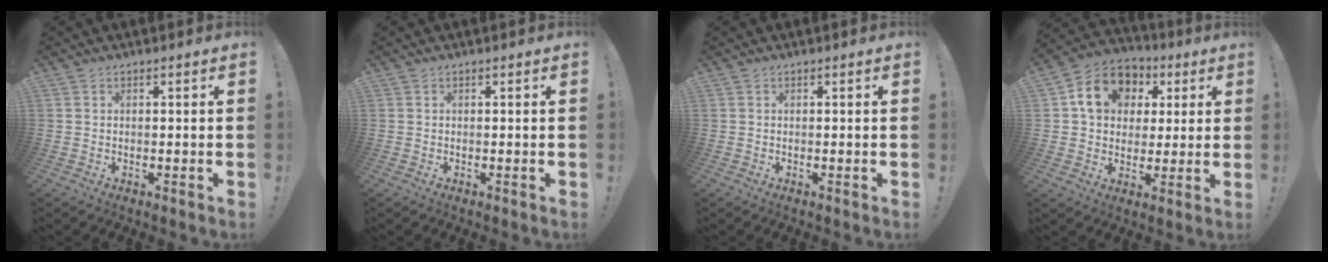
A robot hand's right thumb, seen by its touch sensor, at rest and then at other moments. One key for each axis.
{"total": 0.0}
{"total": 0.0}
{"total": 14.1, "fx": 4.7, "fy": 11.5, "fz": 6.7, "tx": -0.101, "ty": -0.002, "tz": 0.095}